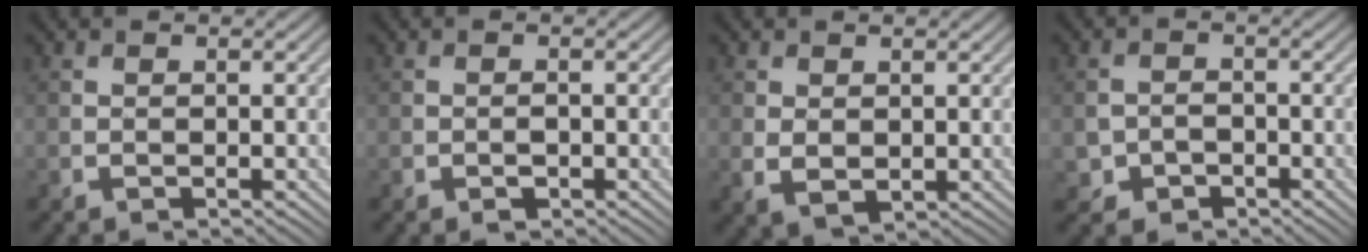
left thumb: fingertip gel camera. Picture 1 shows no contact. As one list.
[{"total": 1.2, "force": [-0.6, 0.7, 0.7], "torque": [-0.010, 0.001, -0.011]}, {"total": 2.4, "force": [0.3, 1.8, 1.6], "torque": [-0.036, -0.006, 0.011]}, {"total": 2.6, "force": [-1.4, 2.2, 0.6], "torque": [-0.012, -0.002, -0.030]}]